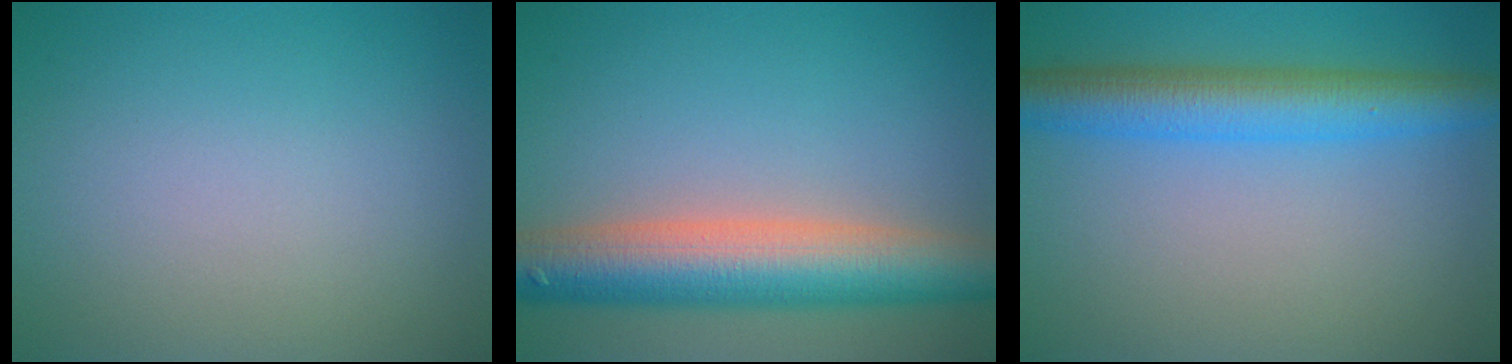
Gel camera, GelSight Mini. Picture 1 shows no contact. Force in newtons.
{"total": 8.9, "press": 8.9, "slide": 0.5}
{"total": 5.8, "press": 5.8, "slide": 0.3}